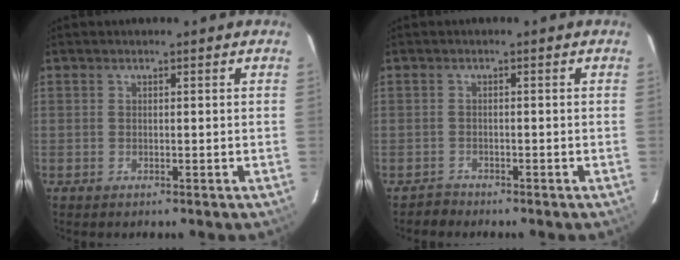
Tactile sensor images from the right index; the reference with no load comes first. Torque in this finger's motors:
{"motor_torque": [-0.04, -0.02, -0.11, -0.08]}